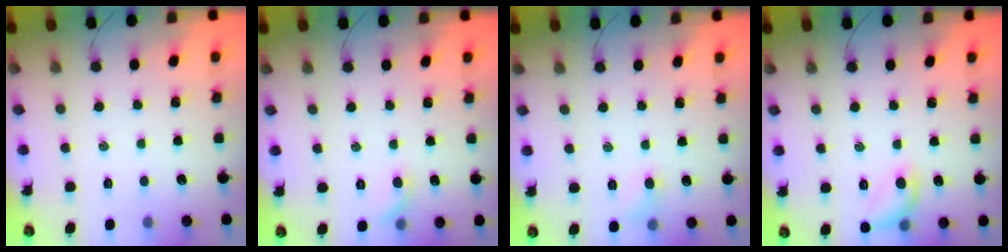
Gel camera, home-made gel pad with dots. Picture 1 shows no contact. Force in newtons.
{"total": 5.2, "press": 4.8, "slide": 2.0}
{"total": 4.7, "press": 4.4, "slide": 1.5}
{"total": 8.6, "press": 8.6, "slide": 0.2}